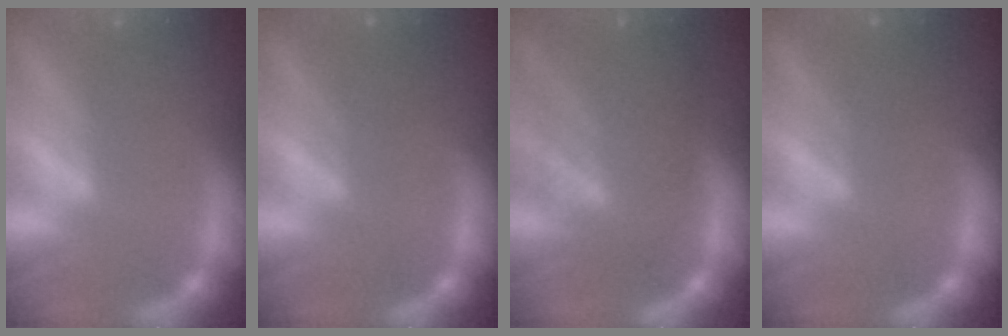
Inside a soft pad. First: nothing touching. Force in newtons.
{"total": 2.4}
{"total": 8.1}
{"total": 2.4}